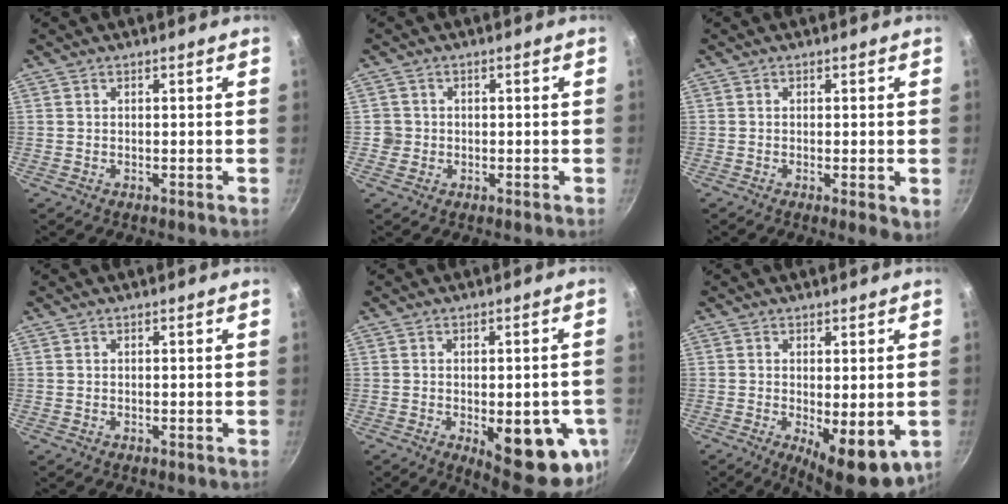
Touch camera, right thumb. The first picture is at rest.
{"total": 2.1, "force": [-0.3, 2.1, 0.0], "torque": [0.015, 0.008, -0.007]}
{"total": 3.2, "force": [-0.6, 0.7, 3.1], "torque": [-0.052, -0.013, -0.011]}
{"total": 0.0}
{"total": 16.0, "force": [-5.2, 6.4, 13.7], "torque": [-0.135, 0.002, -0.046]}
{"total": 11.1, "force": [-3.4, 4.0, 9.8], "torque": [-0.129, -0.023, -0.035]}